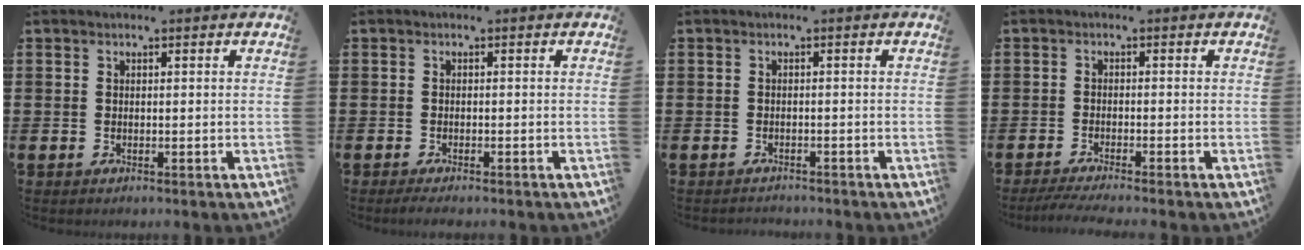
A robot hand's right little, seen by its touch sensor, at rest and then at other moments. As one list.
[{"total": 0.9, "force": [-0.7, 0.1, 0.6], "torque": [-0.010, -0.002, -0.013]}, {"total": 0.8, "force": [-0.8, 0.0, -0.1], "torque": [-0.001, 0.000, -0.017]}, {"total": 2.0, "force": [-1.5, 0.0, 1.2], "torque": [-0.017, 0.000, -0.028]}]